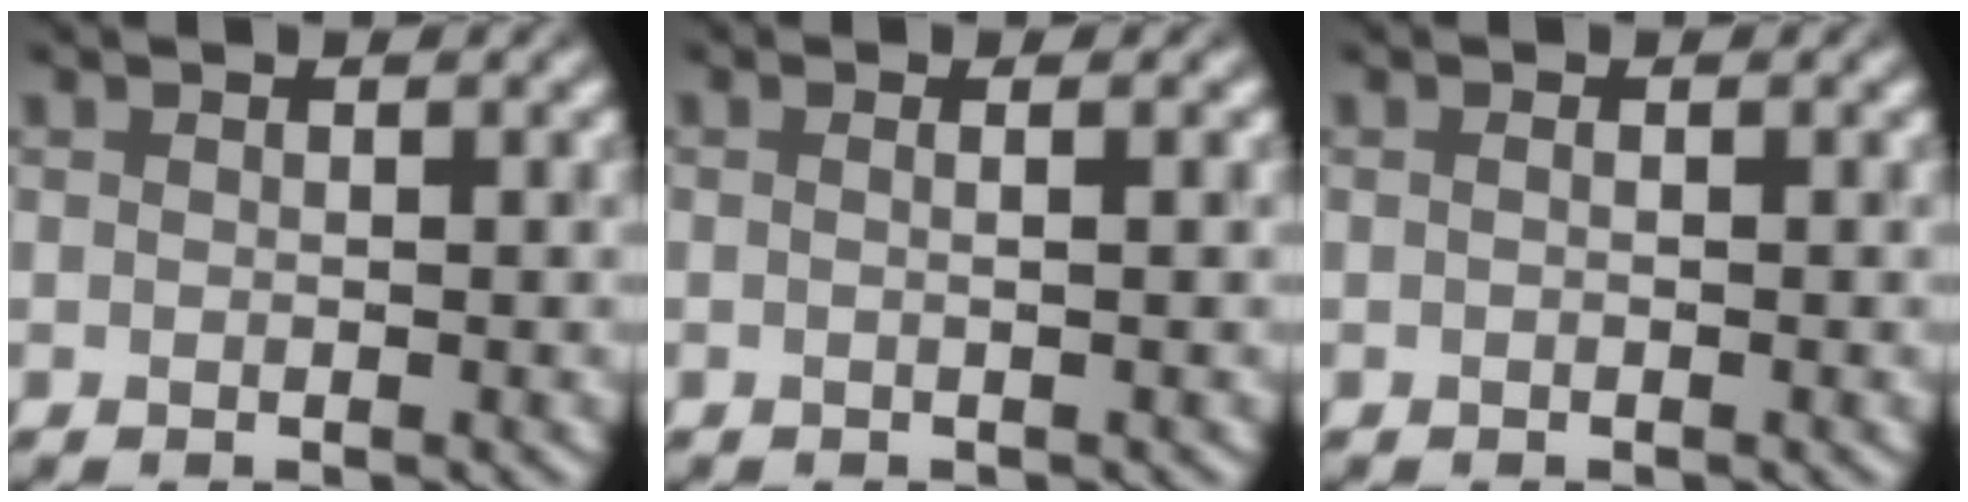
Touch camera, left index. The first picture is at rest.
{"total": 2.1, "force": [0.4, 1.2, 1.7], "torque": [-0.004, 0.013, -0.023]}
{"total": 0.0}